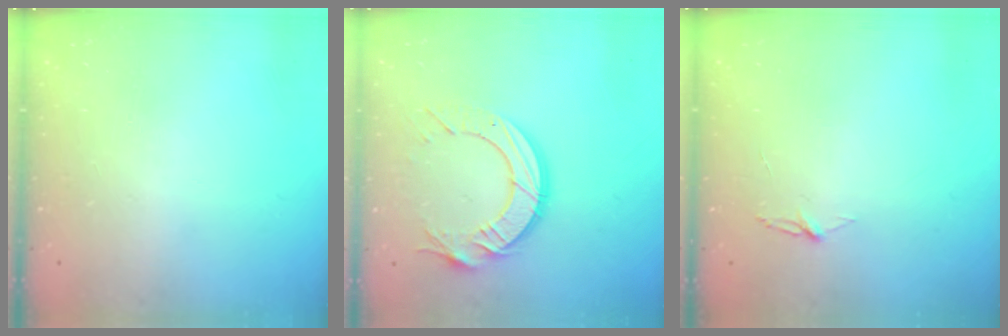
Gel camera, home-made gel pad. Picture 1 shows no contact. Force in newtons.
{"total": 12.1, "press": 12.1, "slide": 1.0}
{"total": 3.8, "press": 3.8, "slide": 0.4}